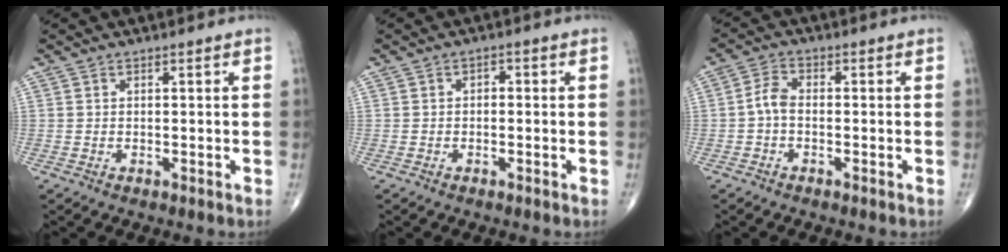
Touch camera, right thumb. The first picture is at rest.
{"total": 1.3, "force": [-0.1, 0.9, 0.9], "torque": [-0.007, 0.006, -0.006]}
{"total": 3.4, "force": [-0.8, 2.0, 2.7], "torque": [-0.054, 0.014, -0.024]}